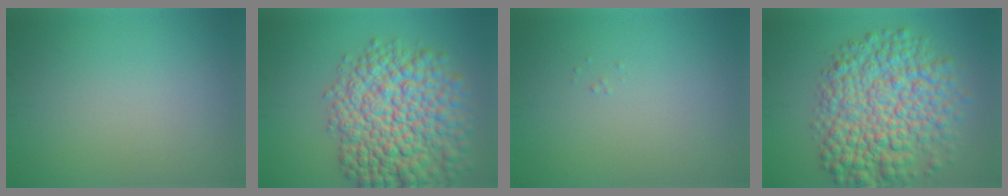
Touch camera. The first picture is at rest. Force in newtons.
{"total": 11.7, "press": 11.7, "slide": 0.4}
{"total": 0.0}
{"total": 10.2, "press": 10.2, "slide": 0.2}